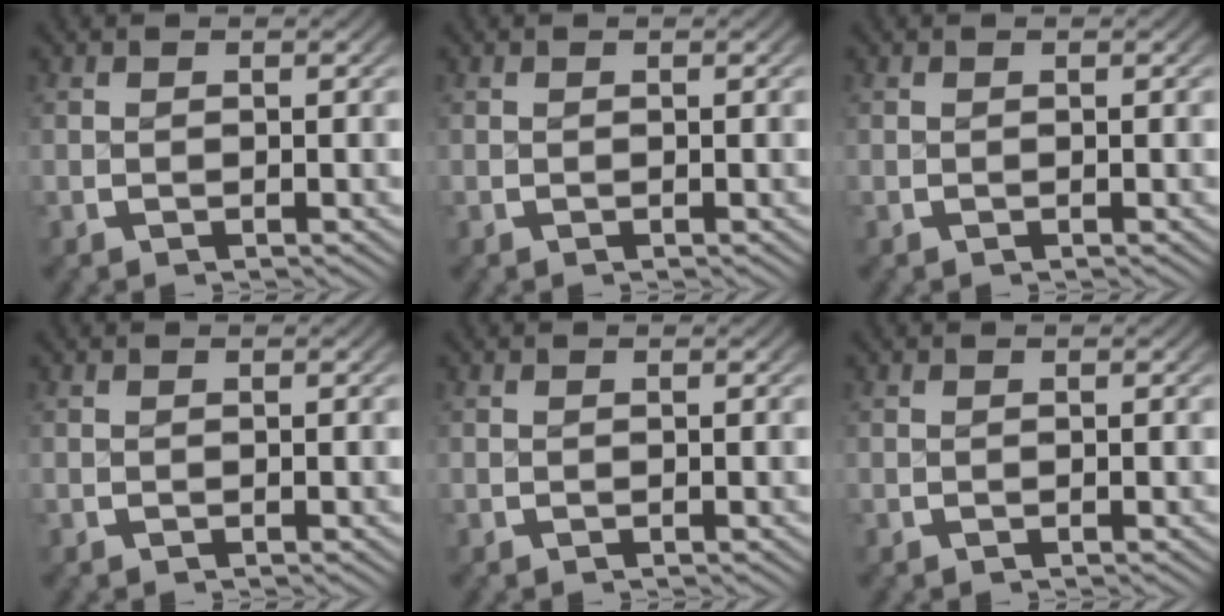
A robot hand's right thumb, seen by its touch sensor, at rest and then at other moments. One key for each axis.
{"total": 0.0}
{"total": 0.0}
{"total": 0.0}
{"total": 0.0}
{"total": 0.0}